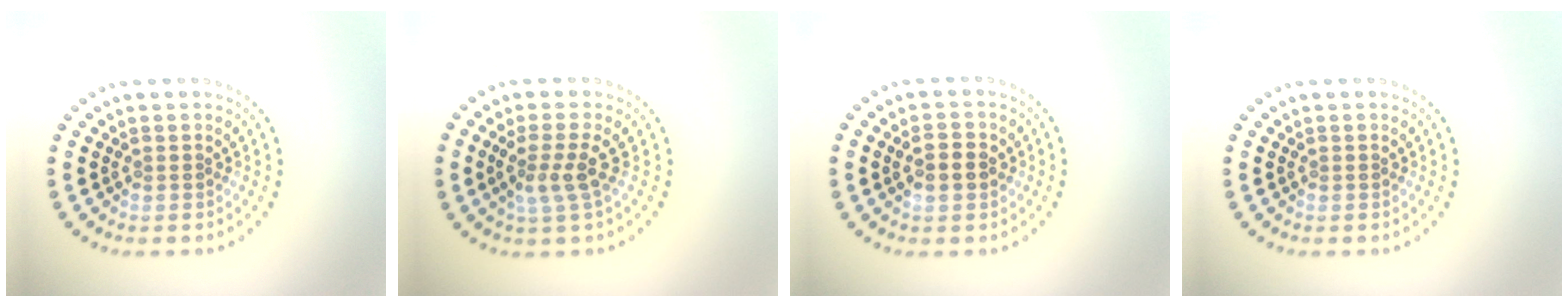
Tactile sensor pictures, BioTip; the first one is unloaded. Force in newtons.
{"total": 2.6, "press": 2.0, "slide": 1.7}
{"total": 2.2, "press": 2.1, "slide": 0.1}
{"total": 0.0}